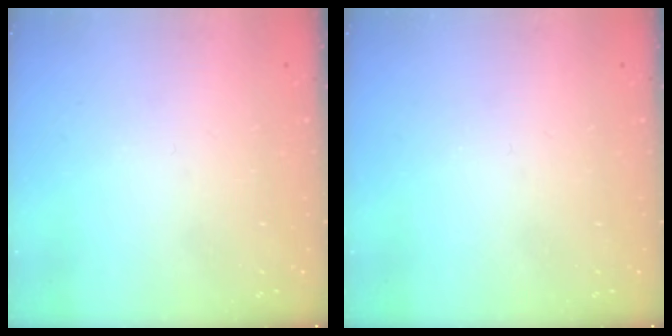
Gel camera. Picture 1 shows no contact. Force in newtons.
{"total": 0.0}